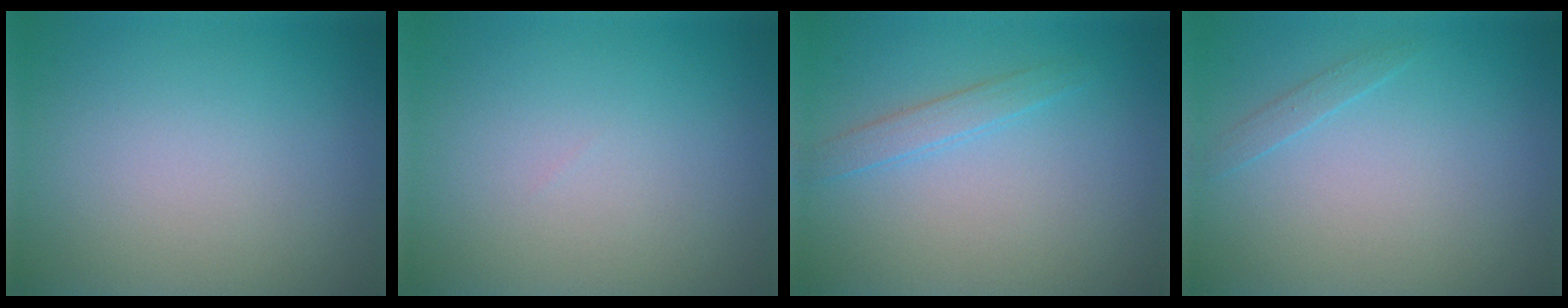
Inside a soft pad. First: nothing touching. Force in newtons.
{"total": 0.0}
{"total": 1.5, "press": 1.5, "slide": 0.1}
{"total": 0.8, "press": 0.8, "slide": 0.1}